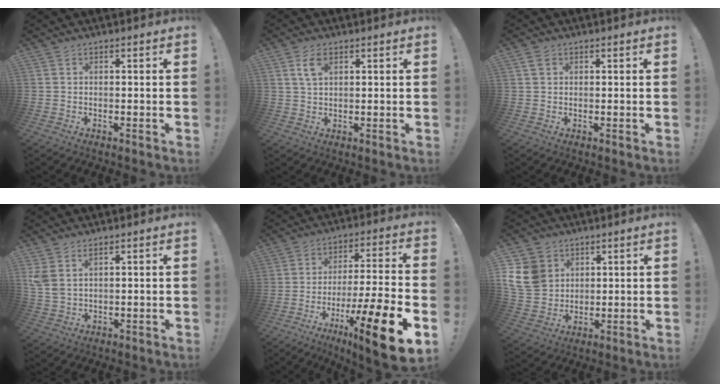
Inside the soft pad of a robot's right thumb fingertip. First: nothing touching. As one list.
[{"total": 4.9, "force": [2.3, 2.4, 3.6], "torque": [-0.063, -0.002, 0.040]}, {"total": 1.7, "force": [1.0, 1.0, 0.9], "torque": [-0.014, 0.000, 0.019]}, {"total": 4.6, "force": [2.6, 2.5, 2.9], "torque": [-0.066, -0.009, 0.050]}, {"total": 19.2, "force": [-9.7, 2.2, 16.4], "torque": [-0.257, 0.054, -0.151]}, {"total": 12.6, "force": [4.5, 10.5, 5.4], "torque": [-0.104, -0.024, 0.093]}]